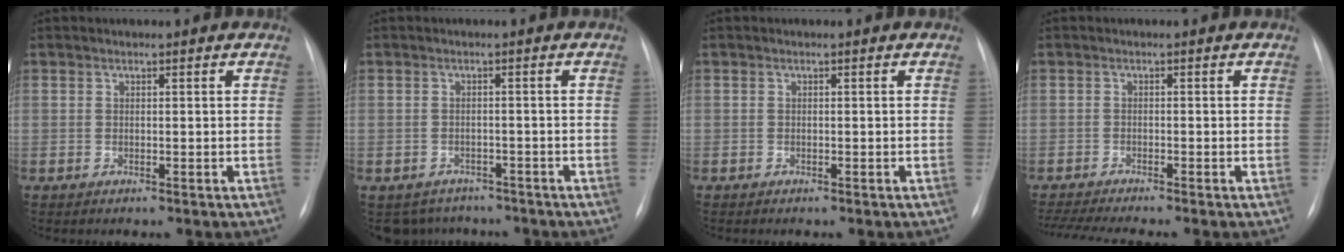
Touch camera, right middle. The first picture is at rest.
{"total": 5.3, "force": [-4.6, 2.7, -0.1], "torque": [0.003, 0.008, -0.057]}
{"total": 0.0}
{"total": 6.6, "force": [-5.7, -0.9, 3.1], "torque": [-0.055, -0.017, -0.094]}